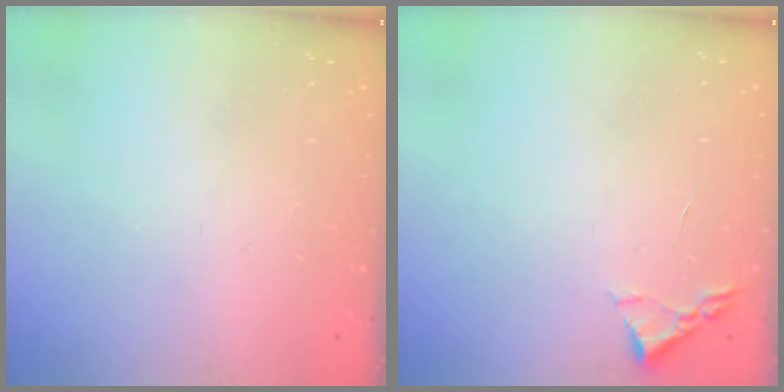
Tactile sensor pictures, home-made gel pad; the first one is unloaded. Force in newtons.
{"total": 2.4, "press": 2.3, "slide": 0.3}